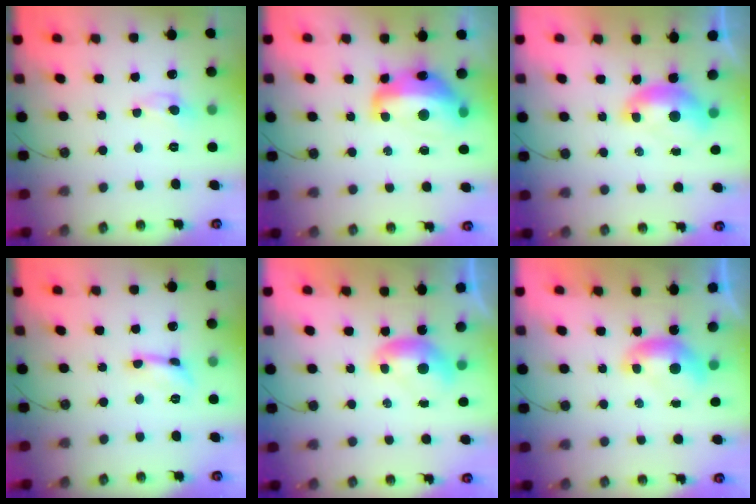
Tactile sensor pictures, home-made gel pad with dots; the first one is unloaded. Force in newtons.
{"total": 8.7, "press": 8.5, "slide": 1.4}
{"total": 1.5, "press": 1.4, "slide": 0.6}
{"total": 1.6, "press": 1.5, "slide": 0.4}
{"total": 0.0}
{"total": 0.0}